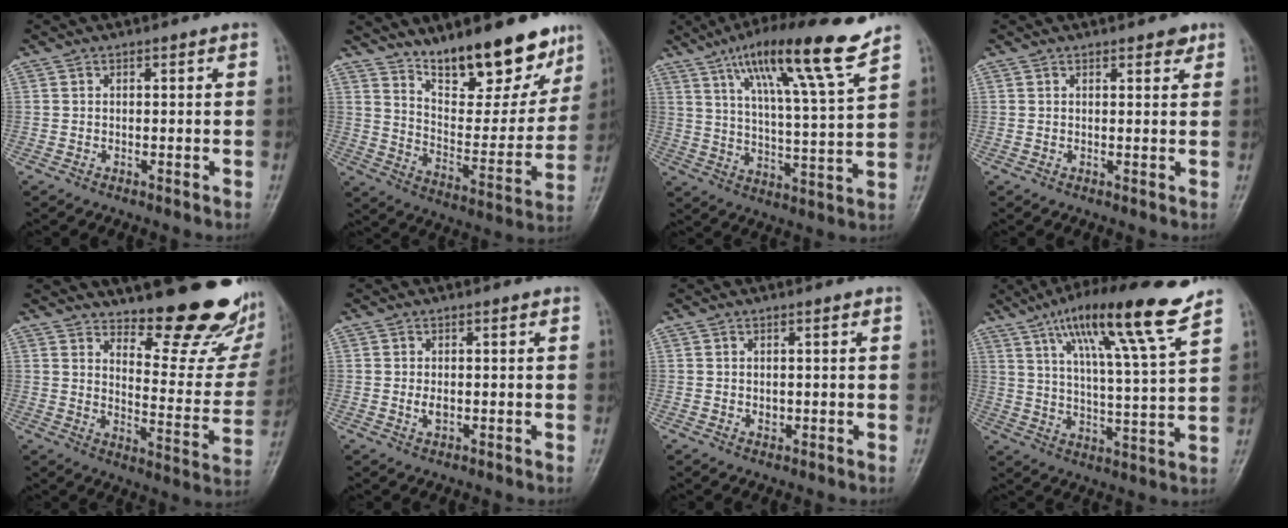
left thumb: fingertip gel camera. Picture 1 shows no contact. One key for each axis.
{"total": 19.5, "fx": 14.1, "fy": 7.1, "fz": 11.4, "tx": -0.116, "ty": -0.095, "tz": 0.227}
{"total": 17.2, "fx": 11.6, "fy": 1.5, "fz": 12.7, "tx": -0.198, "ty": -0.052, "tz": 0.190}
{"total": 2.0, "fx": 1.4, "fy": 1.1, "fz": 1.0, "tx": 0.002, "ty": -0.006, "tz": 0.015}
{"total": 19.7, "fx": 15.2, "fy": 6.1, "fz": 11.0, "tx": -0.101, "ty": -0.129, "tz": 0.203}
{"total": 2.1, "fx": 0.0, "fy": 1.3, "fz": 1.5, "tx": -0.022, "ty": -0.003, "tz": 0.000}
{"total": 1.3, "fx": 0.1, "fy": 1.1, "fz": 0.7, "tx": -0.004, "ty": -0.001, "tz": 0.003}
{"total": 17.6, "fx": 11.6, "fy": 1.5, "fz": 13.2, "tx": -0.206, "ty": -0.049, "tz": 0.188}